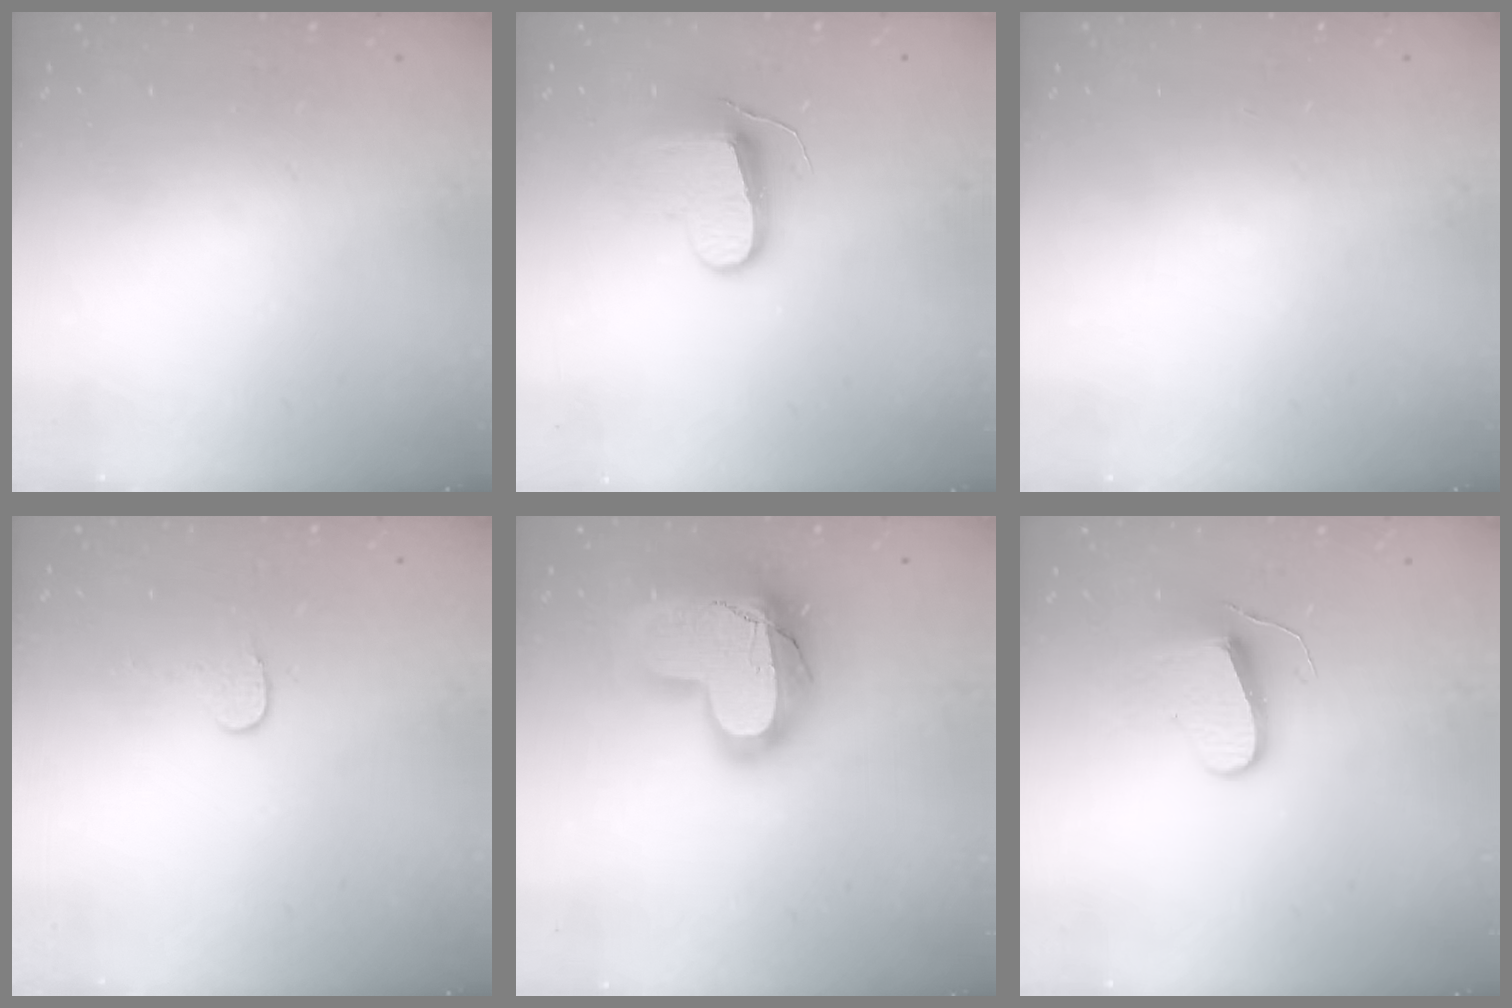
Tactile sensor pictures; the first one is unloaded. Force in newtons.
{"total": 9.6, "press": 9.6, "slide": 0.3}
{"total": 0.0}
{"total": 5.5, "press": 5.5, "slide": 0.4}
{"total": 21.0, "press": 20.9, "slide": 1.5}
{"total": 9.4, "press": 9.3, "slide": 0.9}